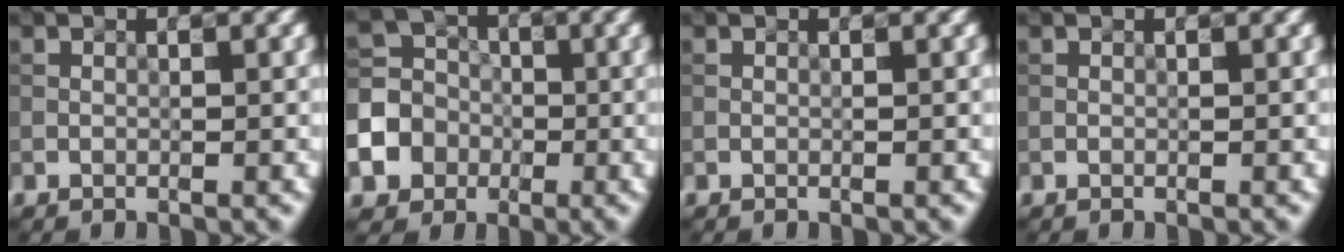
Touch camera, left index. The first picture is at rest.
{"total": 7.2, "force": [-2.8, 6.3, 1.9], "torque": [-0.043, -0.011, -0.069]}
{"total": 0.0}
{"total": 0.0}